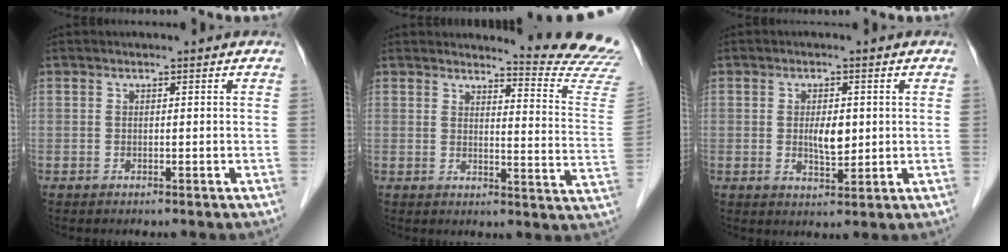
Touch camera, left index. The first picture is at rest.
{"total": 13.1, "force": [12.9, -1.6, 0.6], "torque": [-0.001, -0.140, 0.125]}
{"total": 3.8, "force": [0.3, 1.6, 3.4], "torque": [-0.063, -0.004, 0.009]}